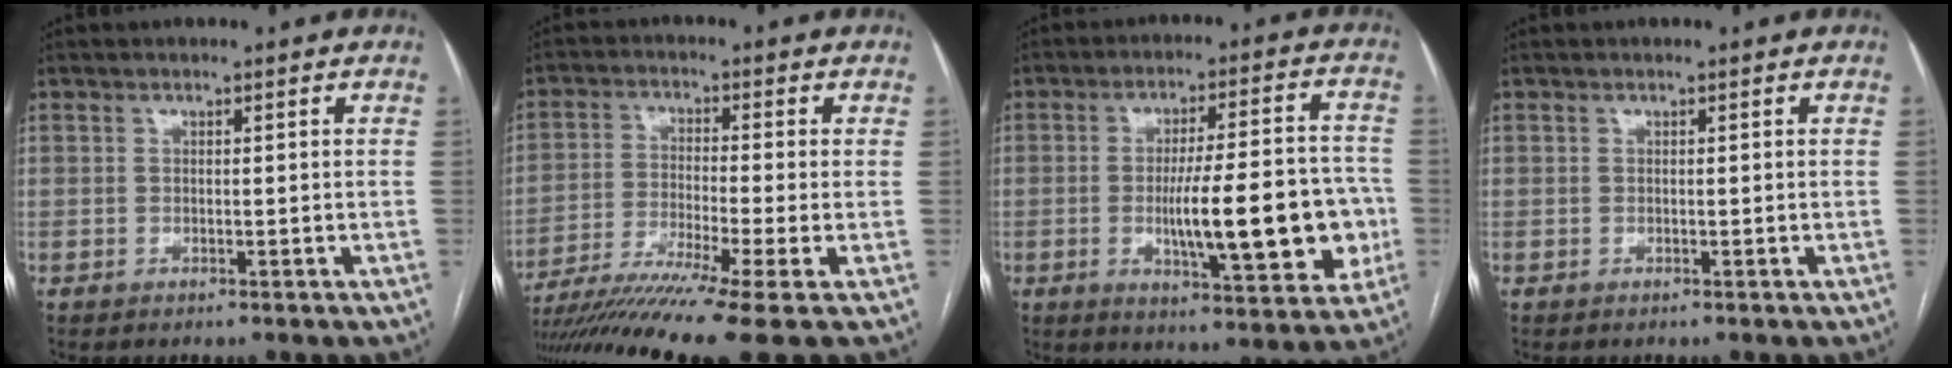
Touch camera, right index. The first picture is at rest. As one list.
[{"total": 13.9, "force": [-10.3, -2.0, 9.1], "torque": [-0.162, -0.033, -0.171]}, {"total": 16.7, "force": [-2.9, 3.7, 16.0], "torque": [-0.238, 0.010, -0.033]}, {"total": 0.0}]